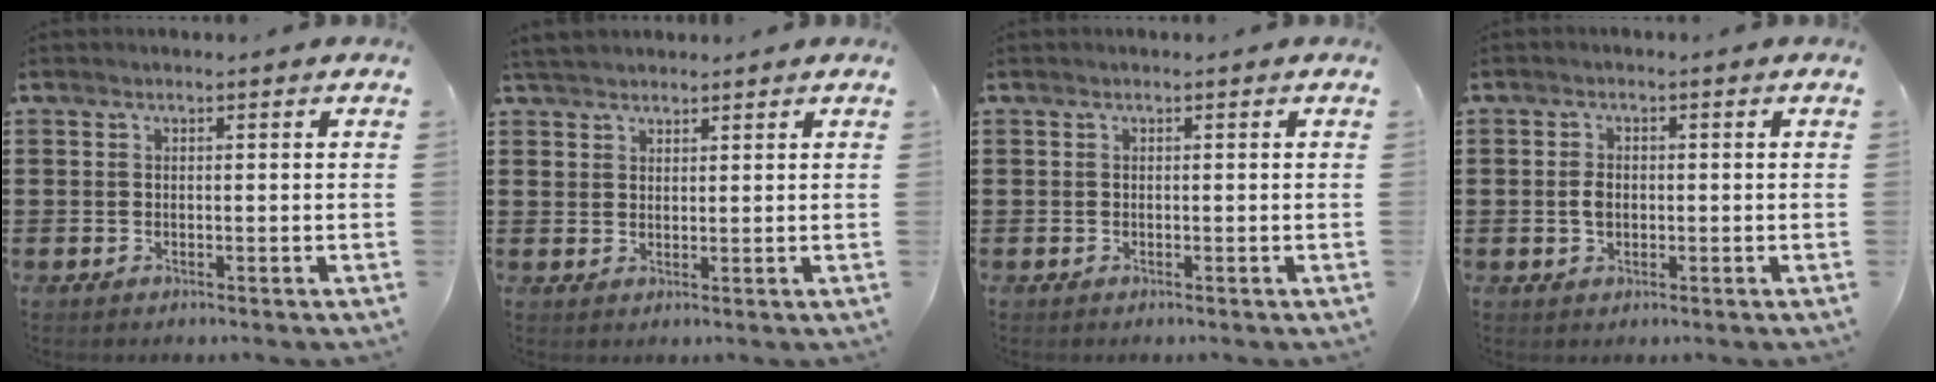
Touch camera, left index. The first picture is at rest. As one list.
[{"total": 3.0, "force": [2.7, 1.3, 0.2], "torque": [-0.013, 0.002, 0.053]}, {"total": 0.0}, {"total": 2.3, "force": [-0.1, 1.4, 1.8], "torque": [-0.037, 0.004, -0.002]}]